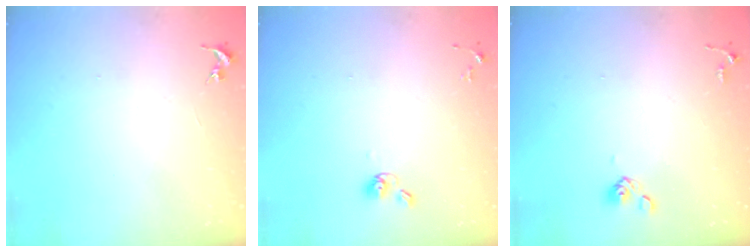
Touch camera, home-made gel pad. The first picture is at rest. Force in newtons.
{"total": 6.1, "press": 5.7, "slide": 2.3}
{"total": 4.6, "press": 4.5, "slide": 1.1}